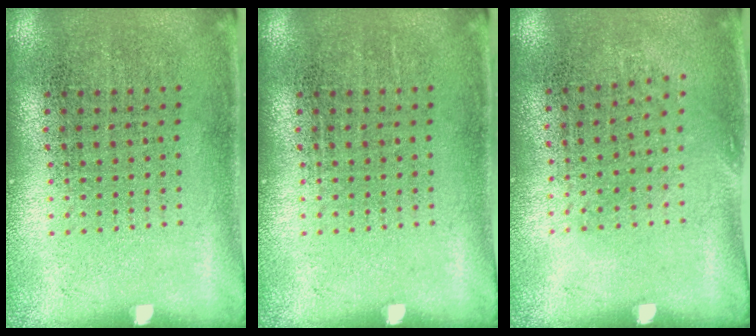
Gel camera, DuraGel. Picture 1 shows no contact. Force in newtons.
{"total": 0.0}
{"total": 0.7, "press": 0.6, "slide": 0.5}